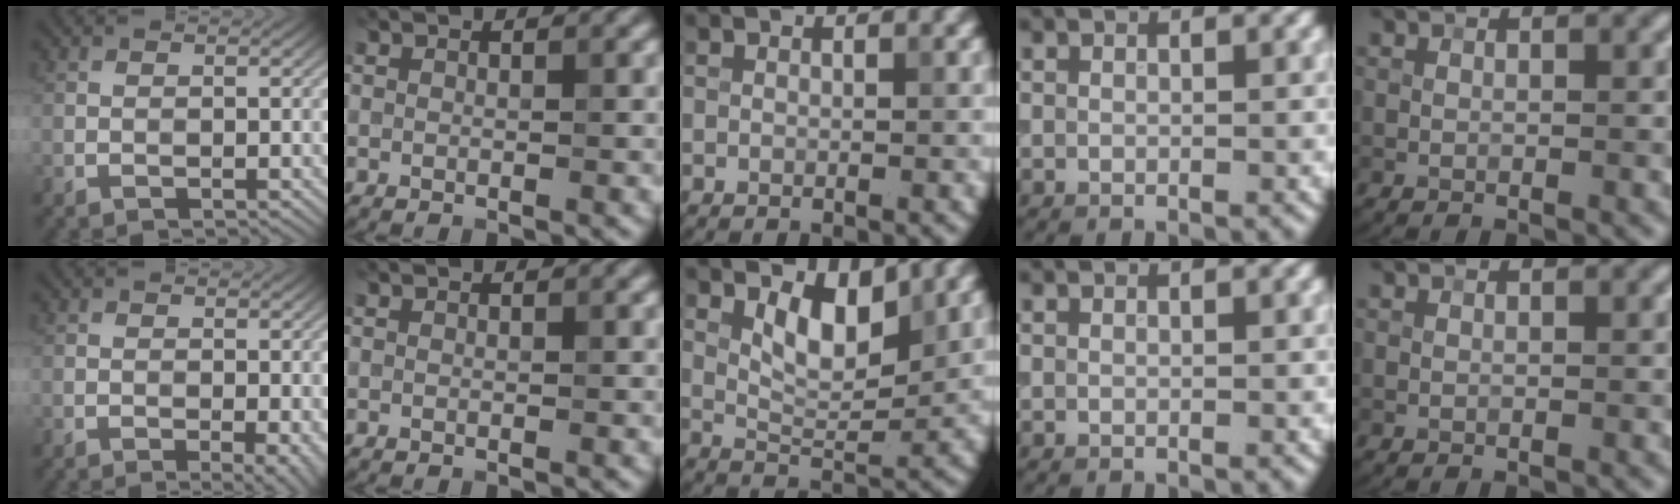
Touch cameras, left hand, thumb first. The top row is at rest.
{"thumb": {"total": 2.5, "force": [-0.7, 0.5, 2.3], "torque": [-0.033, -0.005, -0.009]}, "middle": {"total": 4.0, "force": [2.0, 1.8, 3.0], "torque": [-0.056, -0.006, 0.035]}}